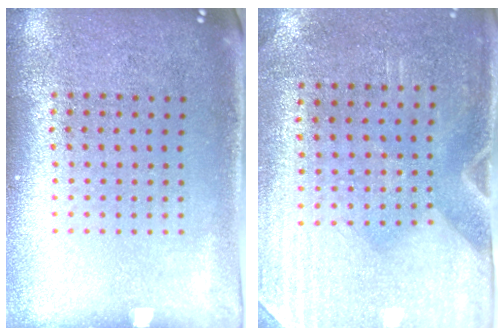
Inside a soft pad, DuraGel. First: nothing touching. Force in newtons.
{"total": 2.9, "press": 2.5, "slide": 1.4}